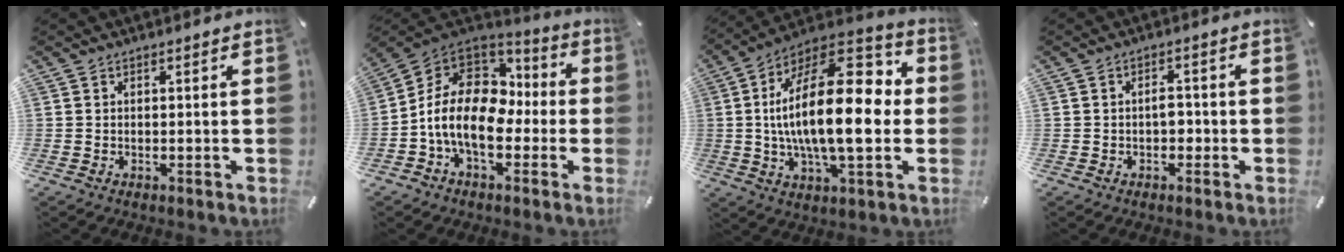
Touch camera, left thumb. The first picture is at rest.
{"total": 14.8, "force": [-3.3, 10.6, 9.8], "torque": [-0.203, 0.016, -0.057]}
{"total": 25.9, "force": [0.6, 11.4, 23.2], "torque": [-0.414, -0.014, 0.007]}
{"total": 2.8, "force": [-0.6, 1.8, 2.1], "torque": [-0.033, 0.004, -0.016]}